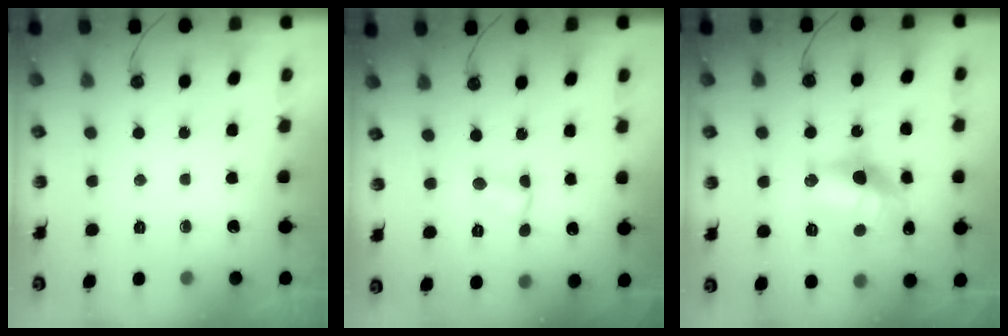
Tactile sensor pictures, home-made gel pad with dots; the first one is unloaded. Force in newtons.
{"total": 1.7, "press": 1.6, "slide": 0.5}
{"total": 14.9, "press": 14.9, "slide": 1.1}